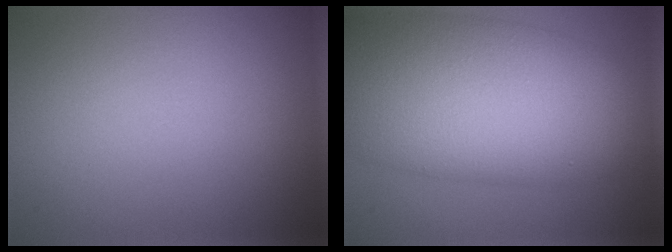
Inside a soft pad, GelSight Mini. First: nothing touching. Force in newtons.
{"total": 13.7, "press": 13.7, "slide": 0.3}